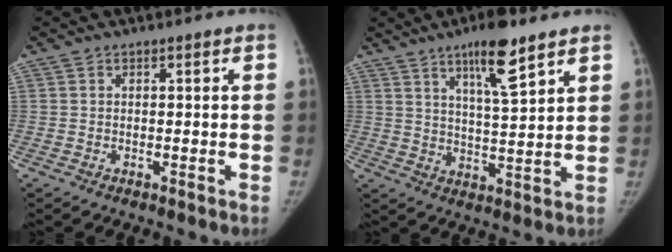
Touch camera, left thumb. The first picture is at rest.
{"total": 10.4, "force": [6.5, 1.8, 7.9], "torque": [-0.124, -0.037, 0.109]}